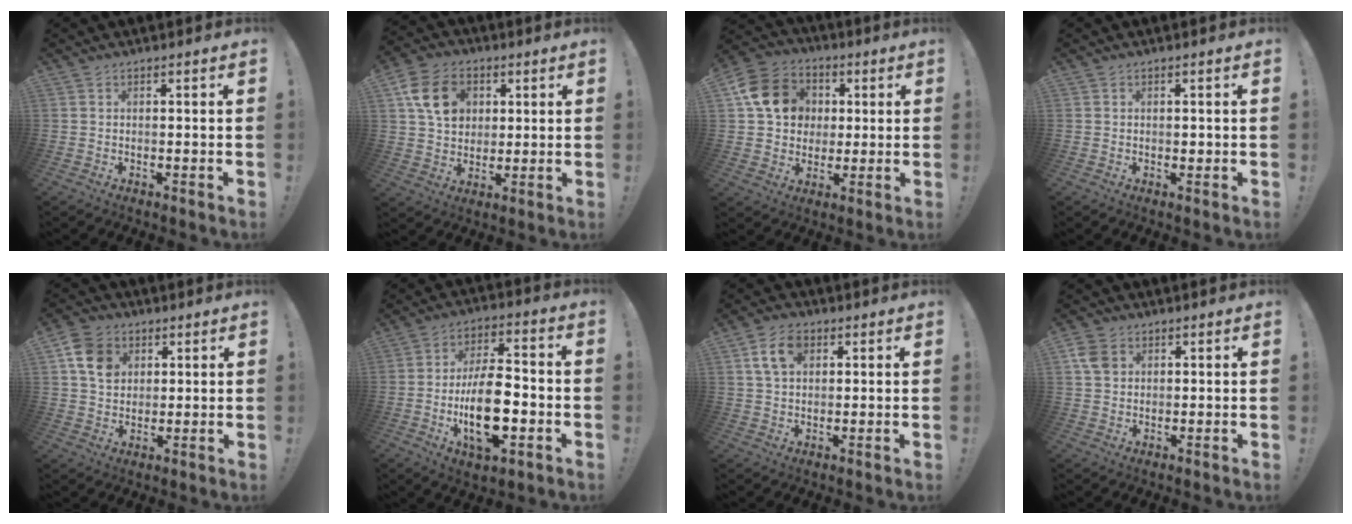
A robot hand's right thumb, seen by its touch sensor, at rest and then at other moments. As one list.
[{"total": 14.2, "force": [4.8, 11.1, 7.4], "torque": [-0.114, -0.007, 0.096]}, {"total": 15.0, "force": [3.3, 12.7, 7.3], "torque": [-0.100, 0.009, 0.072]}, {"total": 0.6, "force": [0.0, 0.6, 0.3], "torque": [0.001, 0.000, -0.002]}, {"total": 10.5, "force": [4.0, 8.2, 5.1], "torque": [-0.078, -0.004, 0.082]}, {"total": 17.6, "force": [-4.3, 8.4, 14.9], "torque": [-0.268, 0.007, -0.070]}, {"total": 8.4, "force": [2.9, 5.6, 5.5], "torque": [-0.098, 0.005, 0.054]}, {"total": 5.9, "force": [2.1, 4.6, 2.9], "torque": [-0.045, 0.006, 0.044]}]